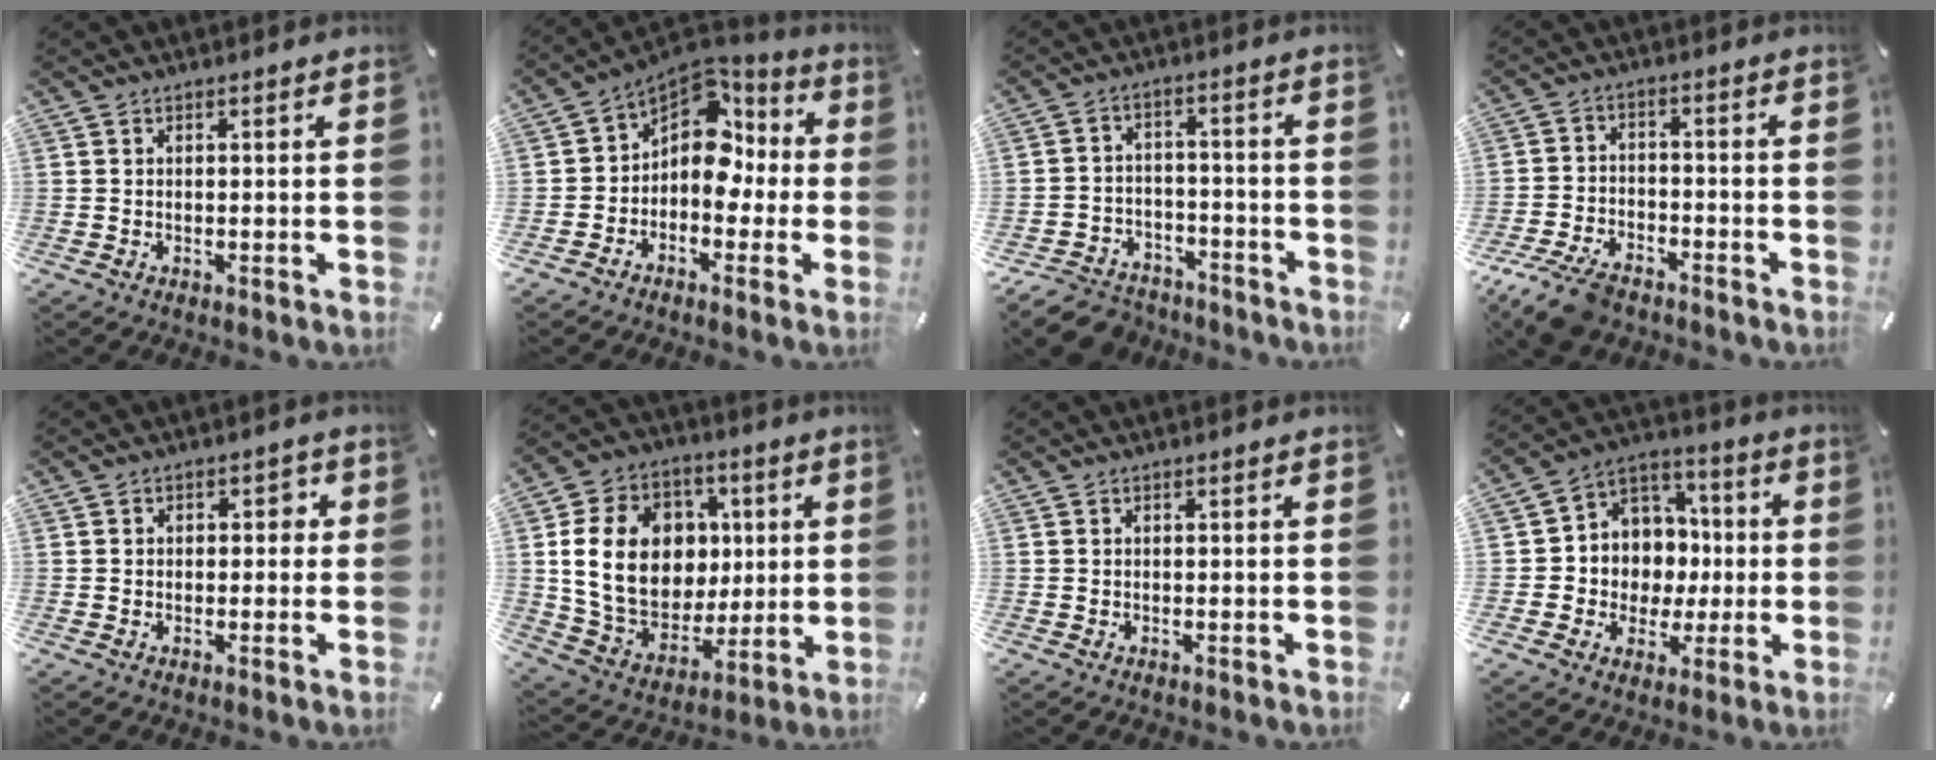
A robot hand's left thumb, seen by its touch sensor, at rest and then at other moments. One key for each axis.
{"total": 10.7, "fx": 1.9, "fy": 8.2, "fz": 6.6, "tx": -0.116, "ty": -0.022, "tz": 0.032}
{"total": 7.3, "fx": -5.3, "fy": 4.6, "fz": 2.1, "tx": -0.040, "ty": 0.029, "tz": -0.098}
{"total": 8.9, "fx": -6.8, "fy": 4.1, "fz": 4.1, "tx": -0.081, "ty": 0.033, "tz": -0.128}
{"total": 2.7, "fx": -0.2, "fy": 2.1, "fz": 1.8, "tx": -0.012, "ty": 0.004, "tz": -0.014}
{"total": 19.7, "fx": 2.9, "fy": 16.1, "fz": 10.9, "tx": -0.205, "ty": -0.005, "tz": 0.063}
{"total": 0.0}
{"total": 10.3, "fx": -0.8, "fy": 10.1, "fz": 1.2, "tx": -0.022, "ty": -0.005, "tz": -0.002}